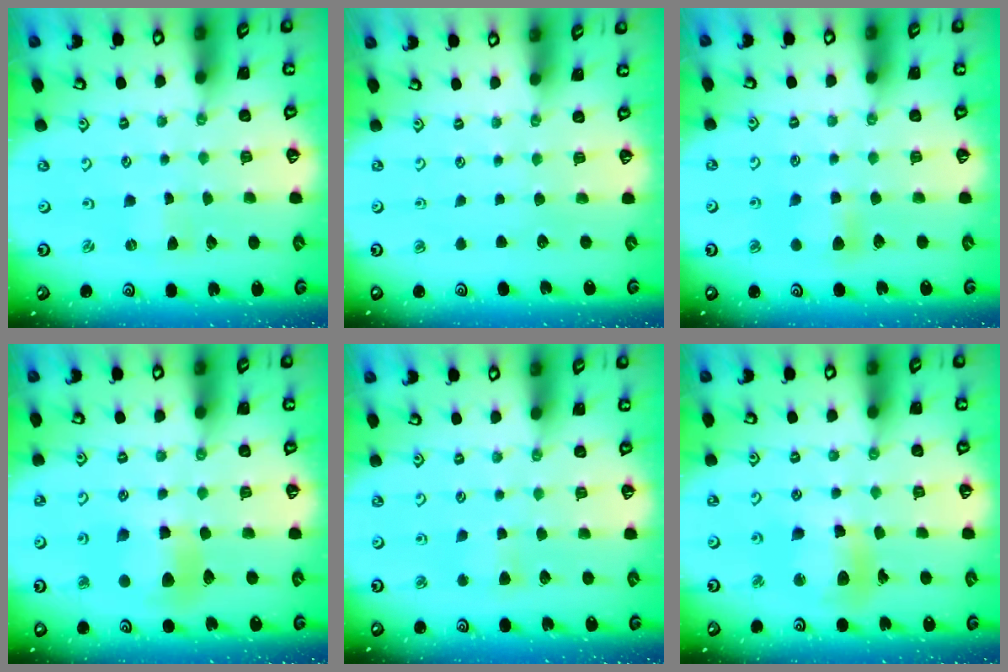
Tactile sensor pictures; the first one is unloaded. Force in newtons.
{"total": 0.0}
{"total": 5.3, "press": 5.3, "slide": 0.6}
{"total": 7.7, "press": 7.6, "slide": 1.1}
{"total": 2.8, "press": 2.8, "slide": 0.5}
{"total": 12.0, "press": 11.7, "slide": 2.6}